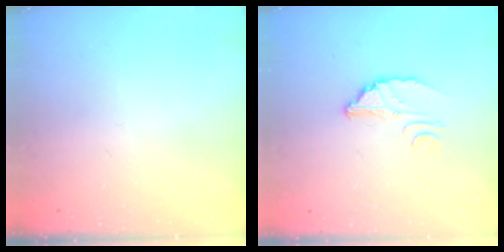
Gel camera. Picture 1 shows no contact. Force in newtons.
{"total": 3.1, "press": 3.1, "slide": 0.2}